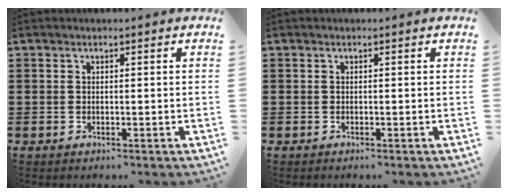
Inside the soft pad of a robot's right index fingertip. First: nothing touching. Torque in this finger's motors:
{"motor_torque": [-0.05, -0.08, -0.03, -0.02]}